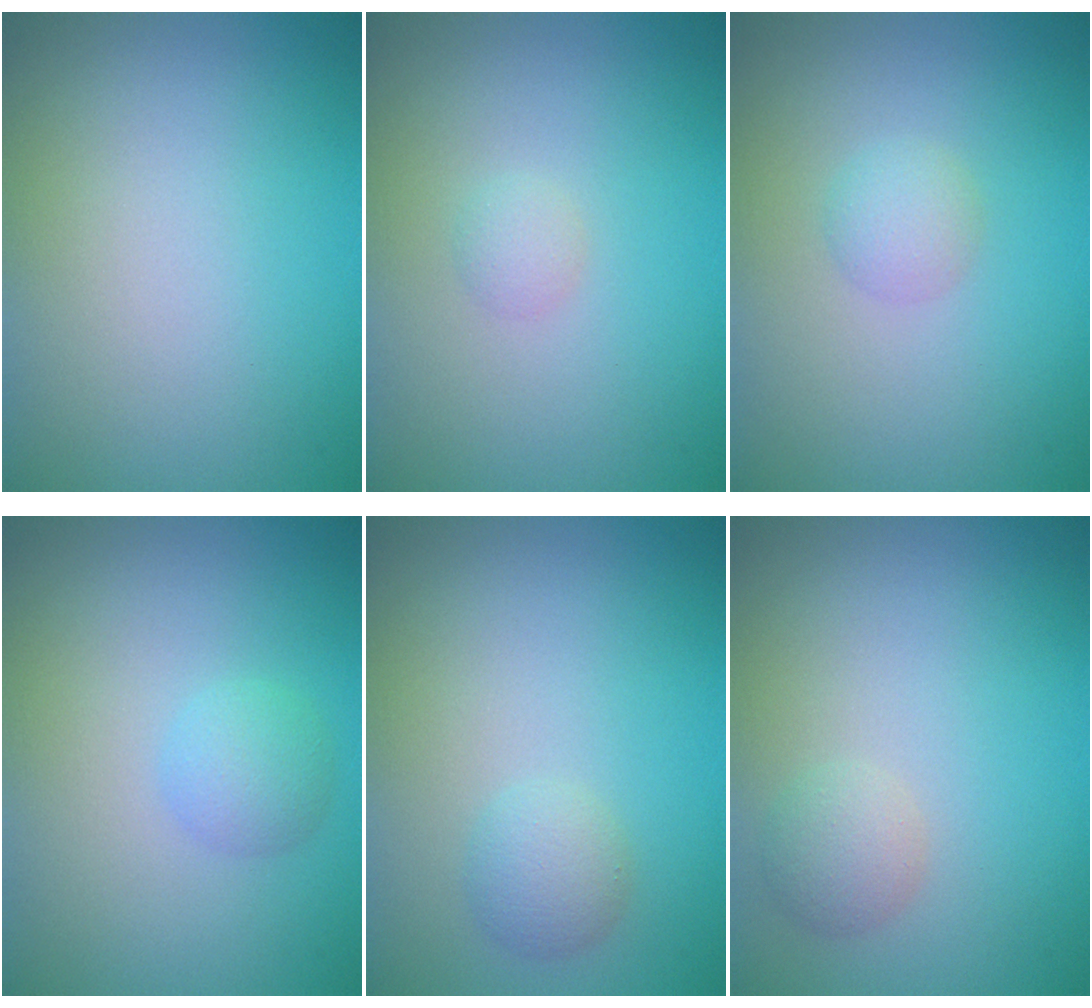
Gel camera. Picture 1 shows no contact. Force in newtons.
{"total": 0.9, "press": 0.9, "slide": 0.0}
{"total": 1.5, "press": 1.5, "slide": 0.1}
{"total": 1.9, "press": 1.9, "slide": 0.1}
{"total": 1.7, "press": 1.7, "slide": 0.0}
{"total": 1.6, "press": 1.6, "slide": 0.1}